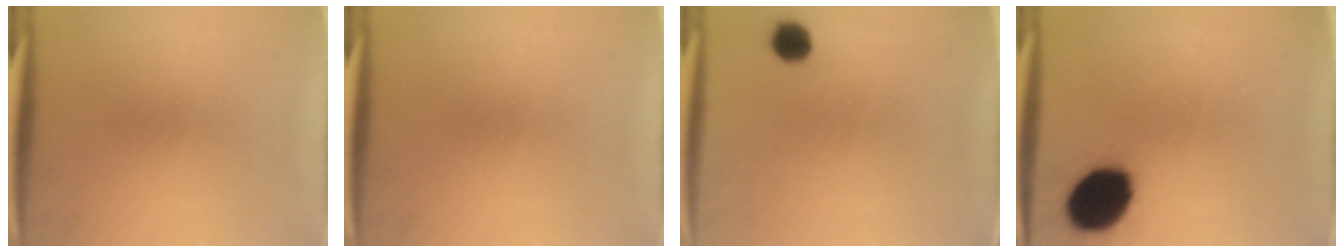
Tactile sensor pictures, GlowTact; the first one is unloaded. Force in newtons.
{"total": 0.0}
{"total": 3.8}
{"total": 14.5}